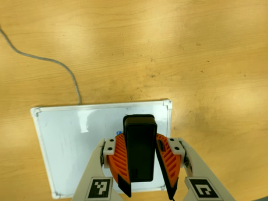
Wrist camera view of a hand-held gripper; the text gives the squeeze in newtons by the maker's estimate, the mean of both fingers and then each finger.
{"total": 8.8, "left": 8.5, "right": 9.1}